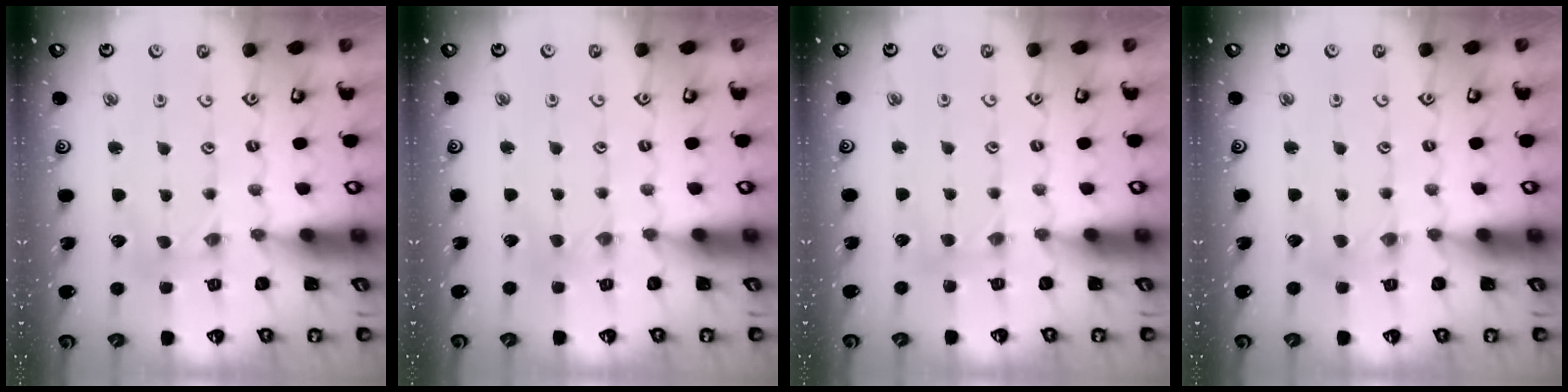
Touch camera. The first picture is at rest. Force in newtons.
{"total": 0.0}
{"total": 3.8, "press": 3.8, "slide": 0.4}
{"total": 1.2, "press": 1.1, "slide": 0.3}